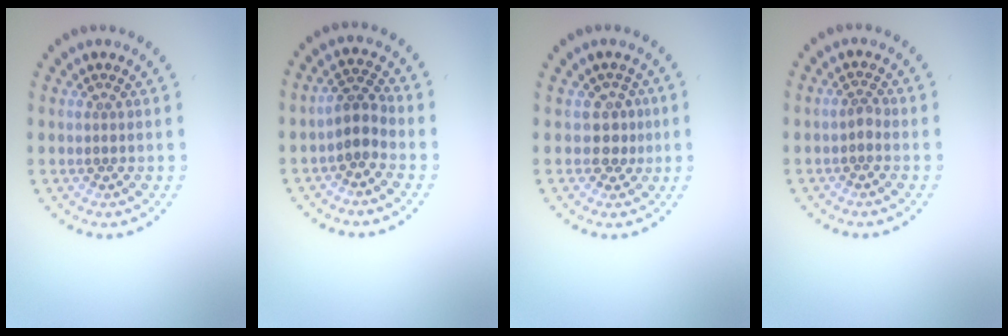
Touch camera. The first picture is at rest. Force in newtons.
{"total": 2.2, "press": 1.9, "slide": 1.2}
{"total": 2.1, "press": 1.6, "slide": 1.3}
{"total": 0.9, "press": 0.7, "slide": 0.6}